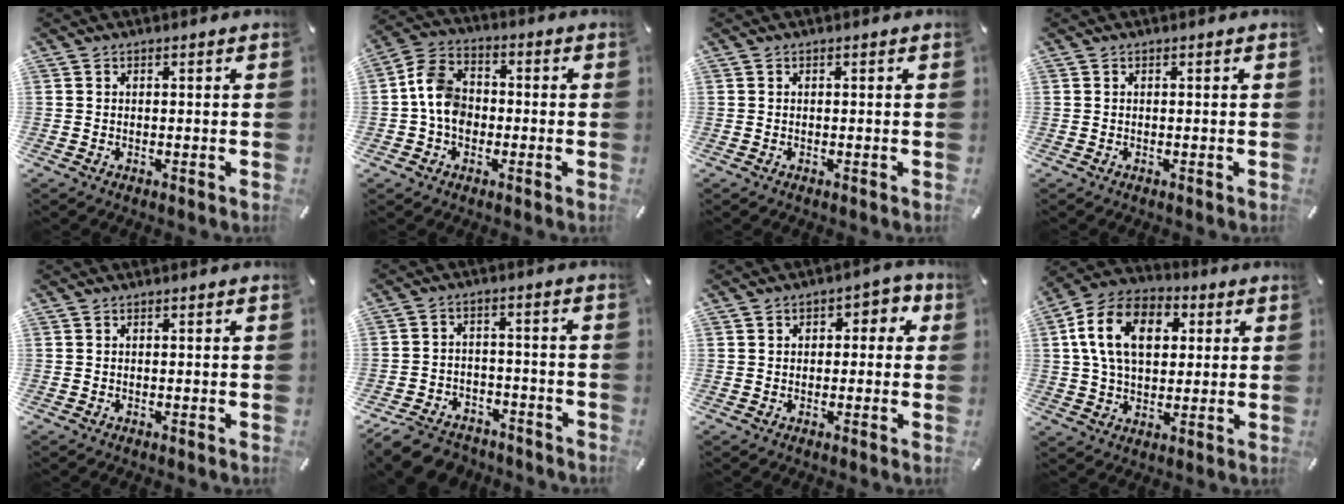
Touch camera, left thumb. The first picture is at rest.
{"total": 9.0, "force": [-1.4, 7.2, 5.3], "torque": [-0.115, 0.025, -0.022]}
{"total": 0.0}
{"total": 0.0}
{"total": 0.0}
{"total": 8.0, "force": [-6.4, 4.1, 2.5], "torque": [-0.040, 0.039, -0.119]}
{"total": 4.2, "force": [0.3, 3.2, 2.7], "torque": [-0.024, 0.006, -0.006]}
{"total": 15.3, "force": [3.4, 10.6, 10.4], "torque": [-0.215, 0.009, 0.057]}